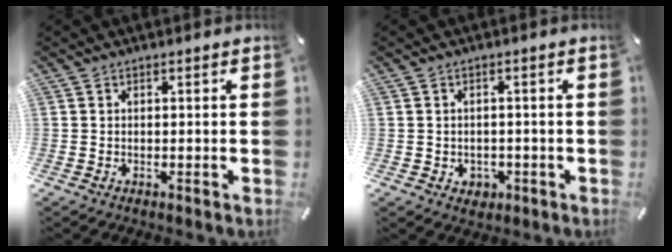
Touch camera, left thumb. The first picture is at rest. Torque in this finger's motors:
{"motor_torque": [-0.01, 0.01, -0.01, -0.12, 0.00]}